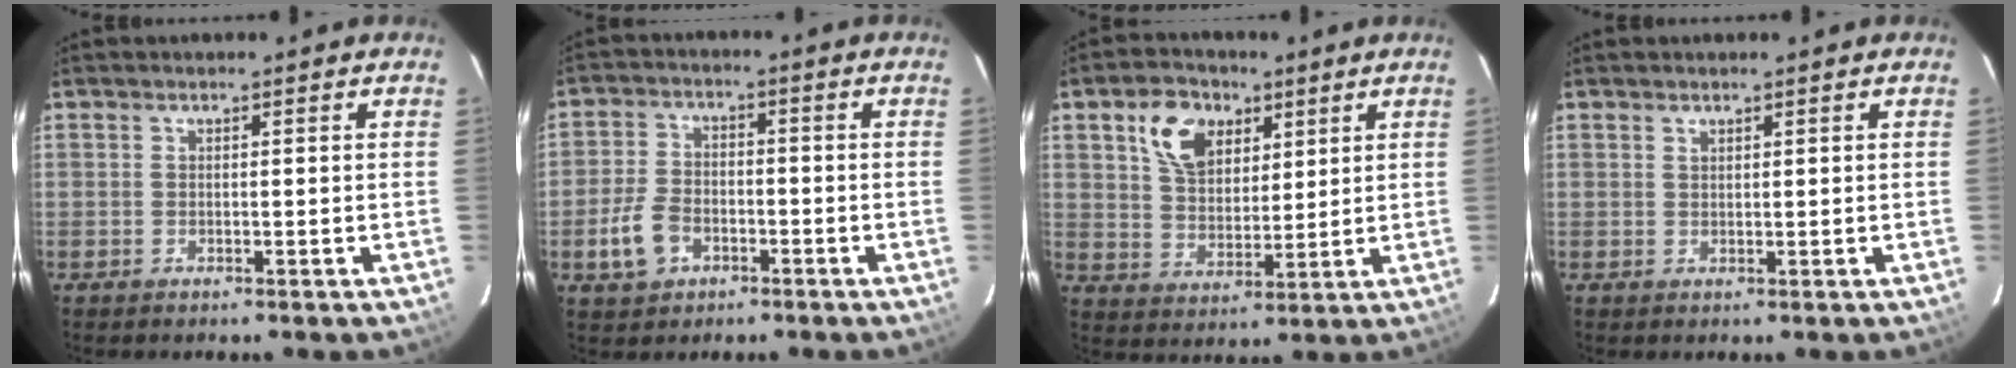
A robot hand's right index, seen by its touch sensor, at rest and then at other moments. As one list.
[{"total": 7.3, "force": [-3.2, 5.0, 4.2], "torque": [-0.103, 0.010, -0.055]}, {"total": 10.3, "force": [4.9, 6.9, 5.9], "torque": [-0.113, 0.022, 0.091]}, {"total": 0.7, "force": [0.6, 0.3, 0.1], "torque": [-0.002, 0.001, 0.011]}]